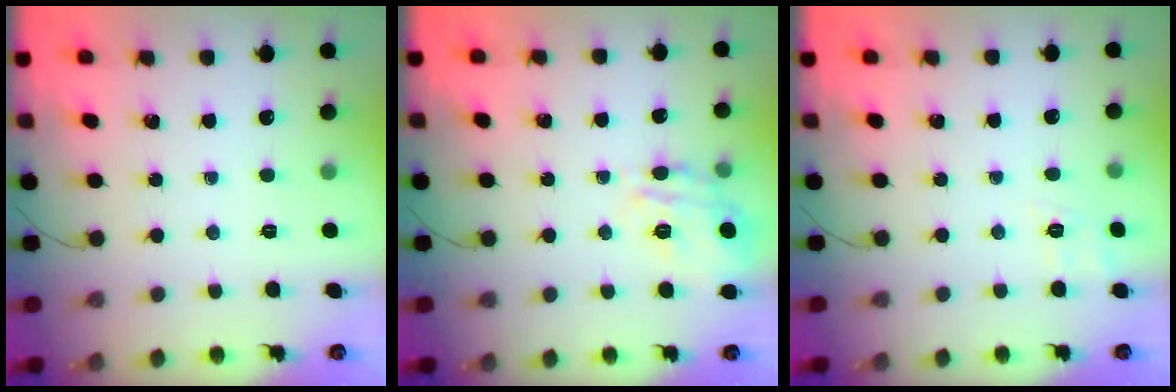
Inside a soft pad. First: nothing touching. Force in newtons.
{"total": 11.8, "press": 11.7, "slide": 0.7}
{"total": 2.8, "press": 2.1, "slide": 1.9}